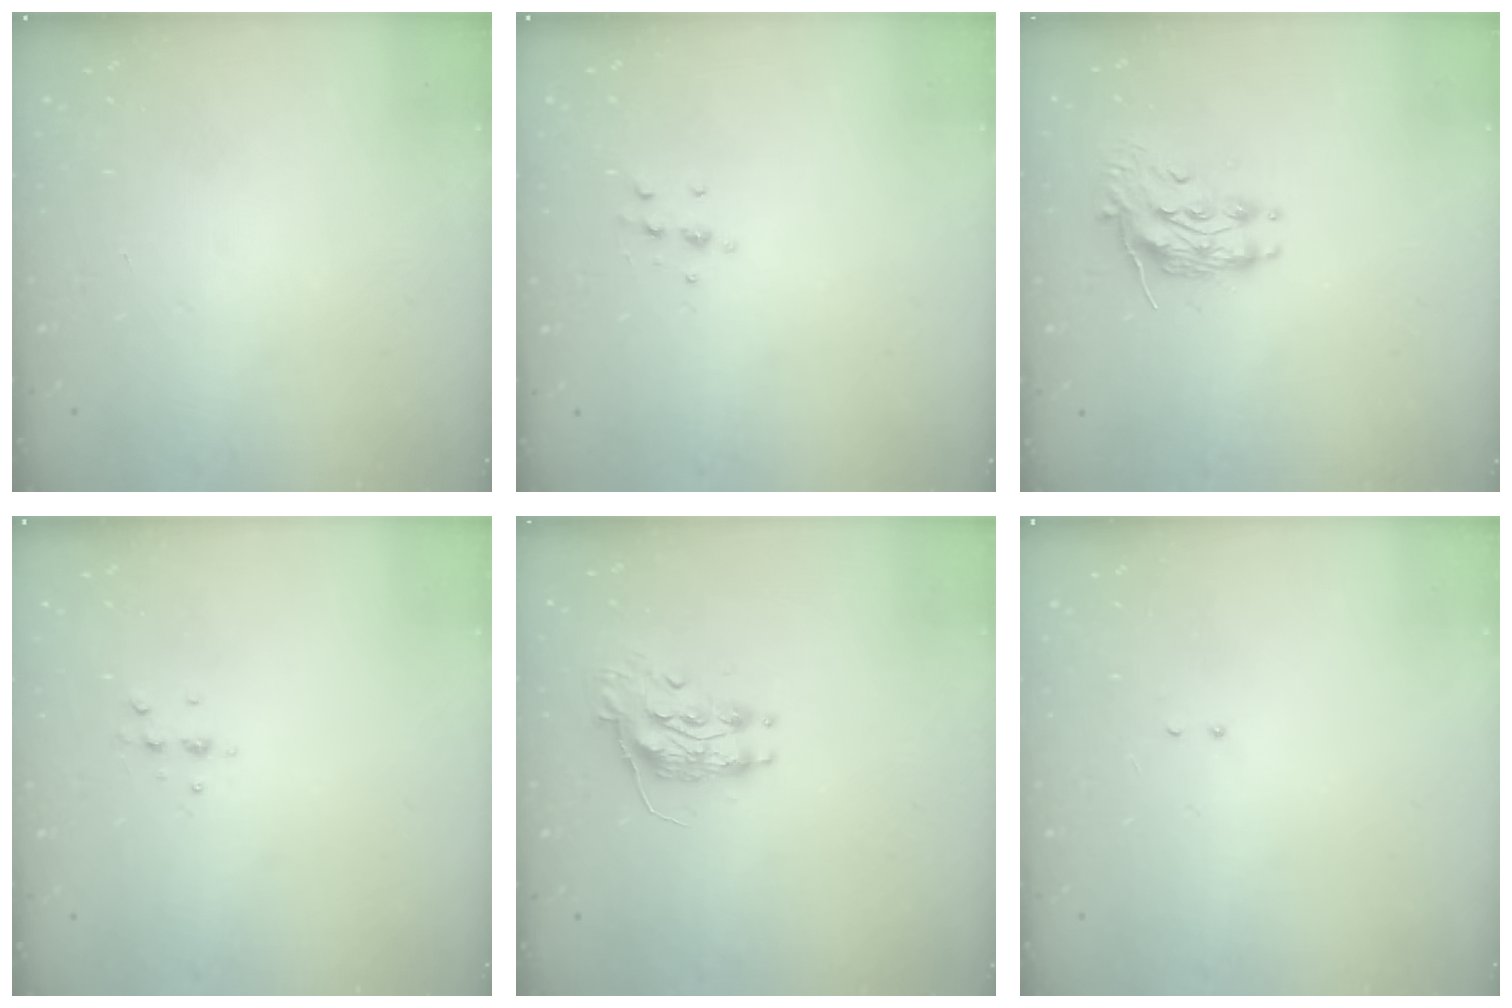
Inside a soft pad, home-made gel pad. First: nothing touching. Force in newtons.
{"total": 5.8, "press": 5.8, "slide": 0.6}
{"total": 9.8, "press": 9.7, "slide": 0.8}
{"total": 4.7, "press": 4.6, "slide": 1.0}
{"total": 8.7, "press": 8.7, "slide": 0.4}
{"total": 2.1, "press": 2.0, "slide": 0.6}